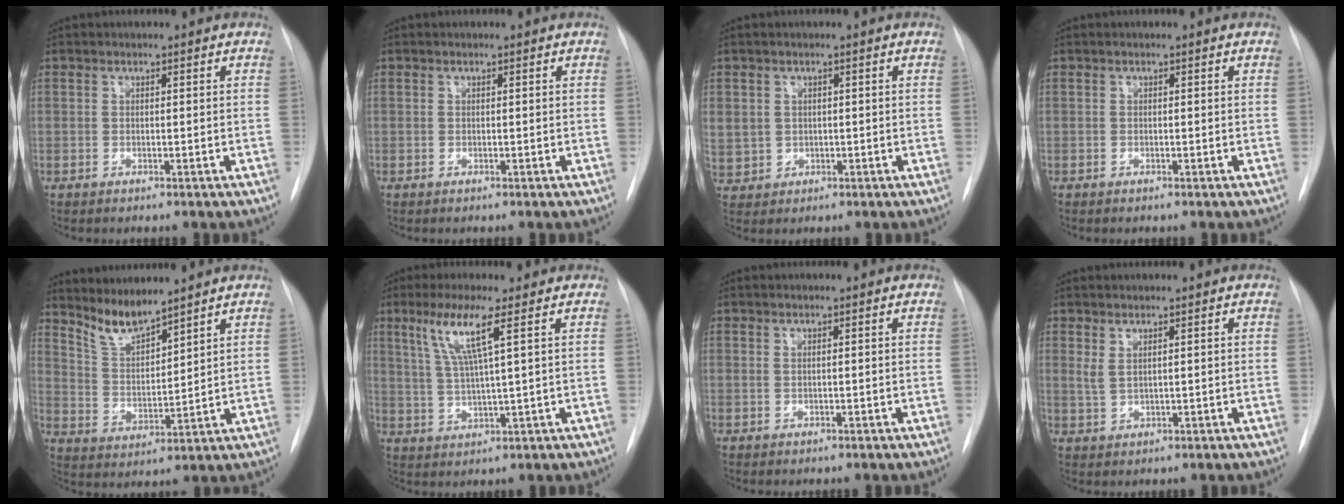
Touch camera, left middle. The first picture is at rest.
{"total": 0.0}
{"total": 7.8, "force": [0.5, 7.3, 2.5], "torque": [-0.100, 0.010, 0.031]}
{"total": 0.0}
{"total": 6.3, "force": [5.9, 0.6, 2.0], "torque": [-0.048, -0.007, 0.126]}
{"total": 7.2, "force": [3.3, -0.8, 6.4], "torque": [-0.130, -0.002, 0.068]}
{"total": 0.0}
{"total": 1.9, "force": [1.0, 0.5, 1.5], "torque": [-0.041, -0.001, 0.027]}